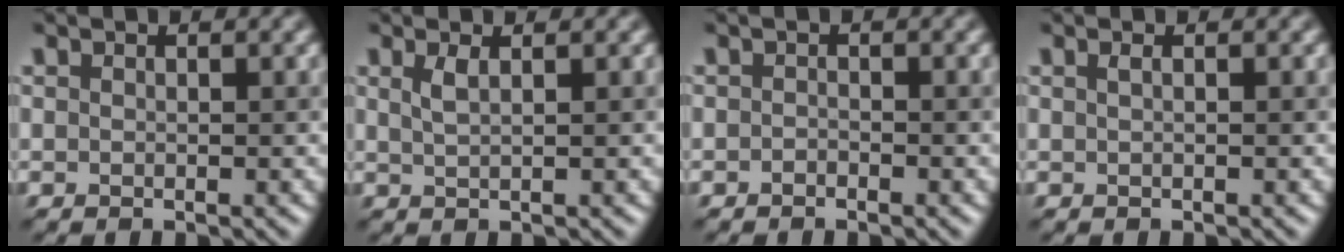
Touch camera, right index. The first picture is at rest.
{"total": 1.7, "force": [0.7, 0.6, 1.4], "torque": [-0.021, 0.002, 0.012]}
{"total": 0.7, "force": [-0.5, 0.3, 0.3], "torque": [-0.006, 0.000, -0.010]}
{"total": 0.8, "force": [0.1, 0.3, 0.8], "torque": [-0.013, 0.004, -0.002]}